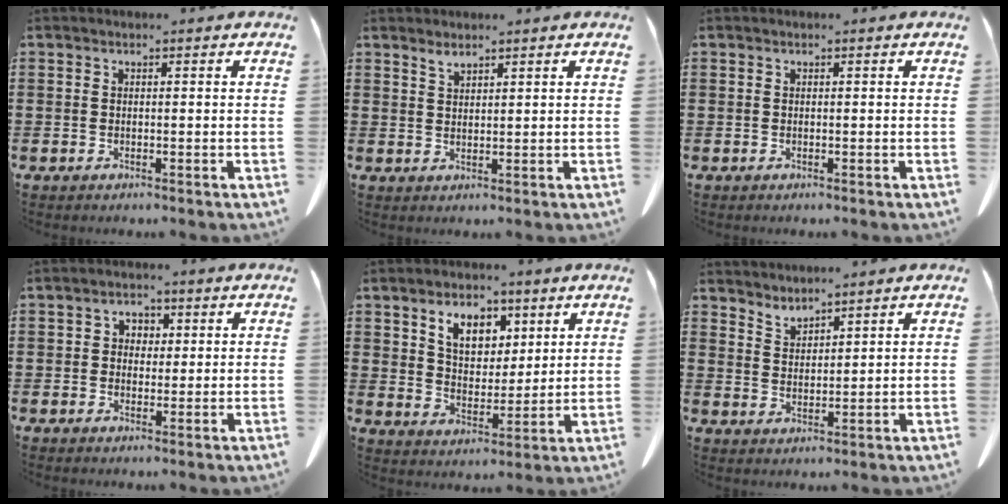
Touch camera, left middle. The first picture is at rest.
{"total": 1.7, "force": [1.5, 0.3, 0.6], "torque": [-0.017, -0.001, 0.030]}
{"total": 0.0}
{"total": 2.4, "force": [0.5, 2.2, 0.8], "torque": [-0.018, 0.007, 0.004]}
{"total": 7.2, "force": [4.3, 4.7, 3.3], "torque": [-0.064, 0.004, 0.076]}
{"total": 2.9, "force": [2.9, 0.0, -0.3], "torque": [-0.004, -0.013, 0.057]}